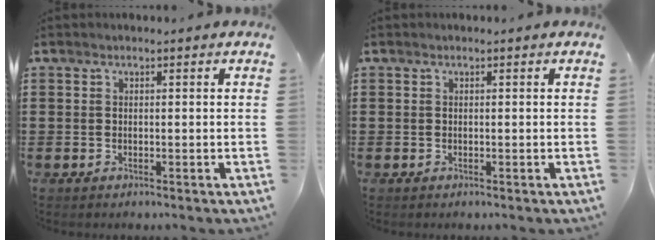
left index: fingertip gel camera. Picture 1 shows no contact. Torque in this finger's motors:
{"motor_torque": [0.00, 0.00, 0.00, 0.00]}